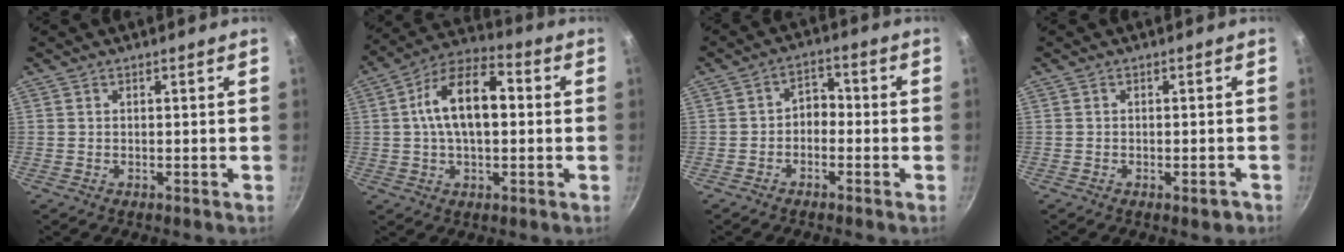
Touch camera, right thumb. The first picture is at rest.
{"total": 14.1, "force": [1.5, 7.6, 11.8], "torque": [-0.199, 0.030, 0.015]}
{"total": 4.1, "force": [-1.2, 3.0, 2.6], "torque": [-0.019, 0.025, -0.033]}
{"total": 1.6, "force": [-0.9, 0.5, 1.2], "torque": [-0.014, 0.005, -0.010]}